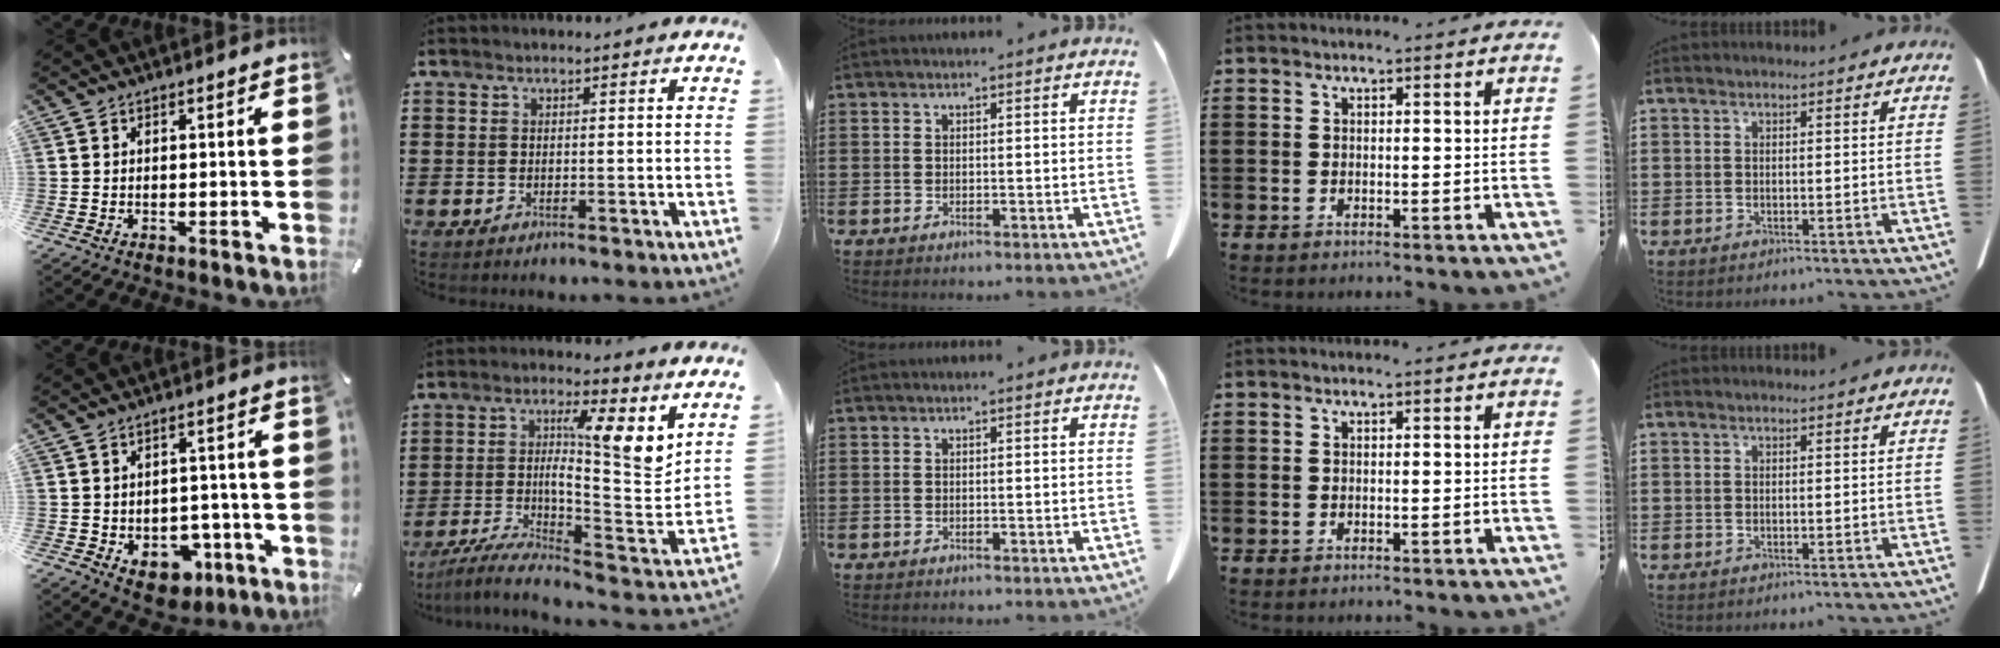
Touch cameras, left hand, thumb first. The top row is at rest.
{"thumb": {"total": 7.7, "force": [-2.5, 6.1, 3.8], "torque": [-0.031, 0.014, -0.036]}, "index": {"total": 10.9, "force": [4.7, 2.4, 9.5], "torque": [-0.163, -0.035, 0.074]}}